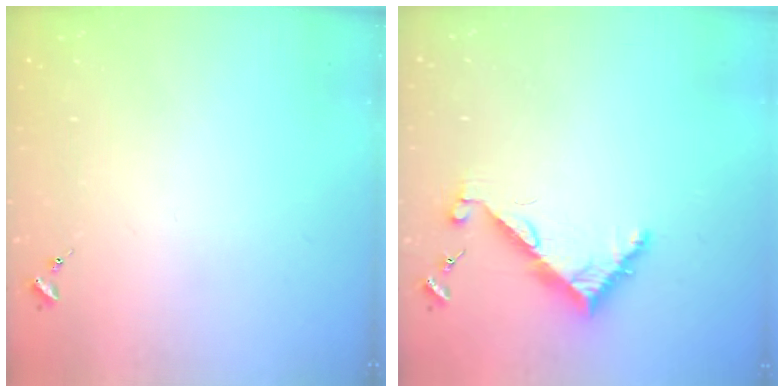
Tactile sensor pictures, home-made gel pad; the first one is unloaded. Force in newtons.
{"total": 6.3, "press": 6.3, "slide": 0.5}